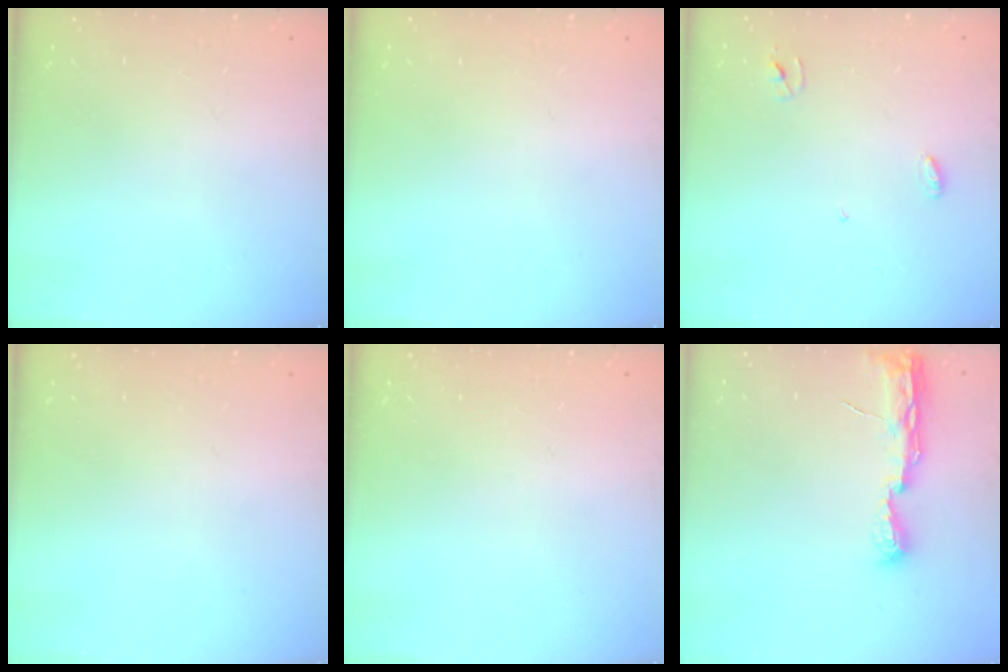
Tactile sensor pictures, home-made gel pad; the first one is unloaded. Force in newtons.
{"total": 0.0}
{"total": 3.2, "press": 3.2, "slide": 0.3}
{"total": 0.0}
{"total": 0.0}
{"total": 8.2, "press": 8.2, "slide": 1.0}